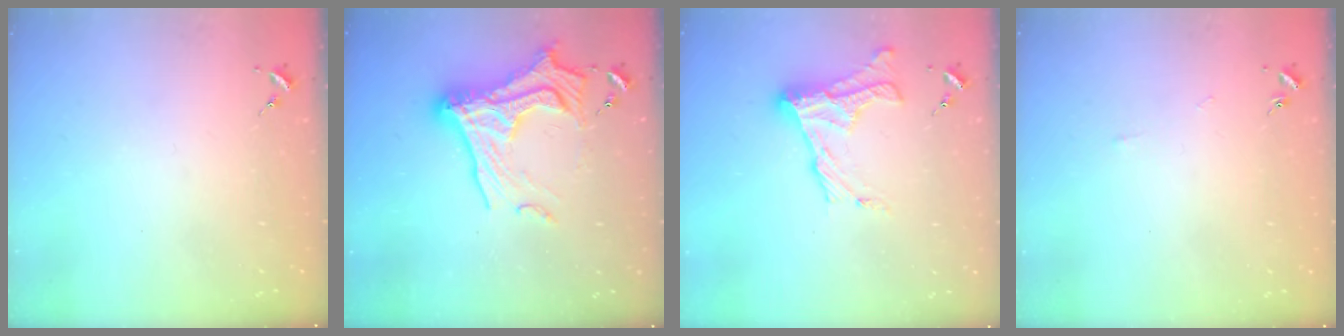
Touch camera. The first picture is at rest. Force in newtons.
{"total": 22.2, "press": 22.1, "slide": 2.7}
{"total": 14.7, "press": 14.7, "slide": 1.0}
{"total": 1.7, "press": 1.7, "slide": 0.3}